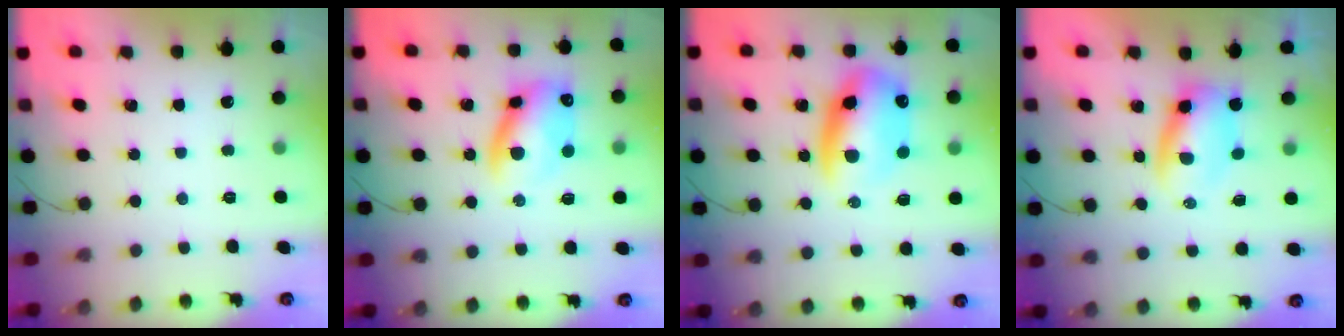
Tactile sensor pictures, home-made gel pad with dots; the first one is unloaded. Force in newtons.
{"total": 11.5, "press": 11.1, "slide": 2.7}
{"total": 13.7, "press": 13.3, "slide": 3.5}
{"total": 4.8, "press": 4.7, "slide": 1.1}